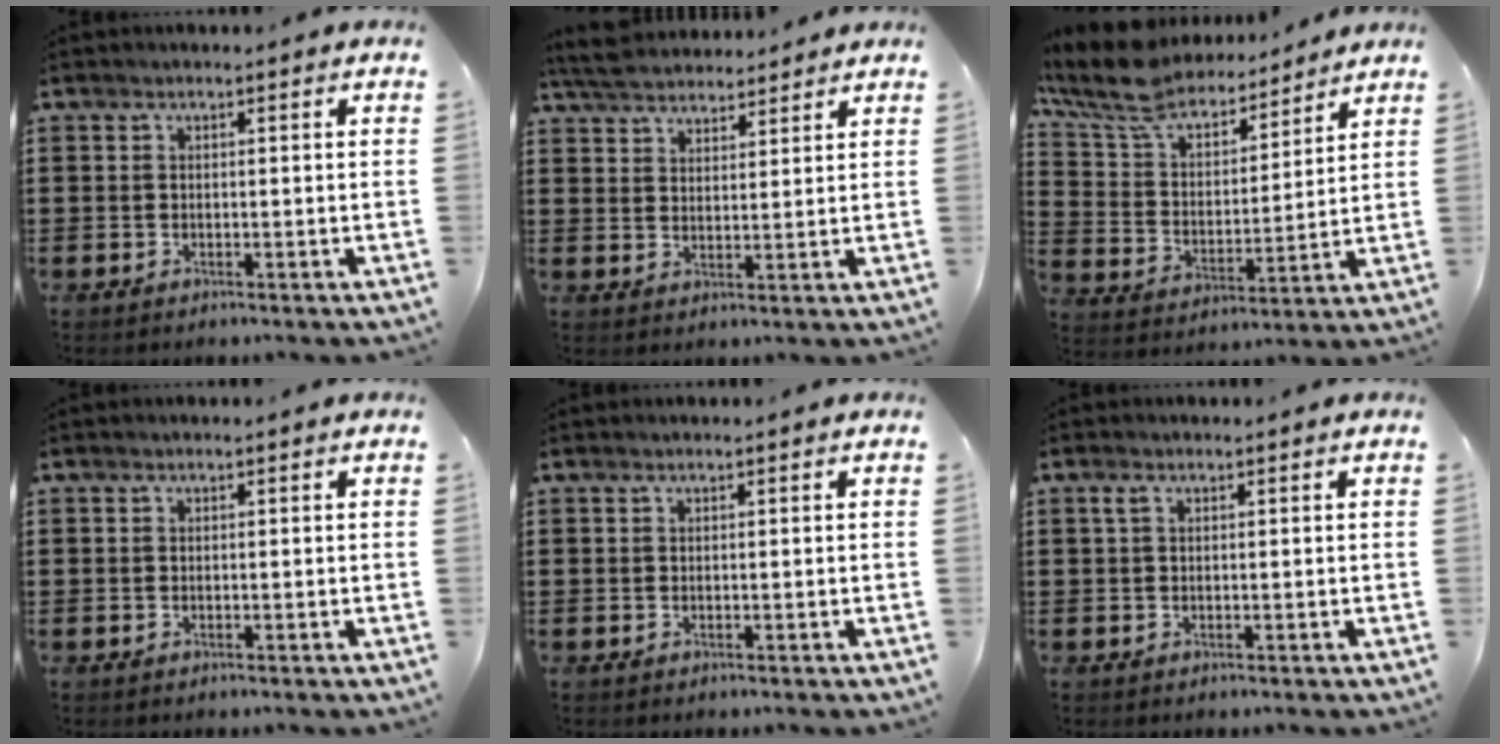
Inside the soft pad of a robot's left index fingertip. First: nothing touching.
{"total": 4.9, "force": [4.6, 1.4, 1.0], "torque": [-0.038, -0.008, 0.086]}
{"total": 9.6, "force": [8.5, 3.0, 3.4], "torque": [-0.107, -0.049, 0.151]}
{"total": 0.0}
{"total": 0.0}
{"total": 1.3, "force": [0.4, 0.6, 1.1], "torque": [-0.023, 0.005, 0.006]}